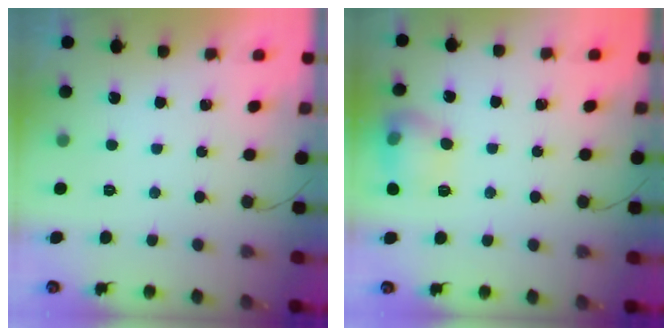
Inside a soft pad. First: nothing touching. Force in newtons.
{"total": 10.6, "press": 10.5, "slide": 0.6}